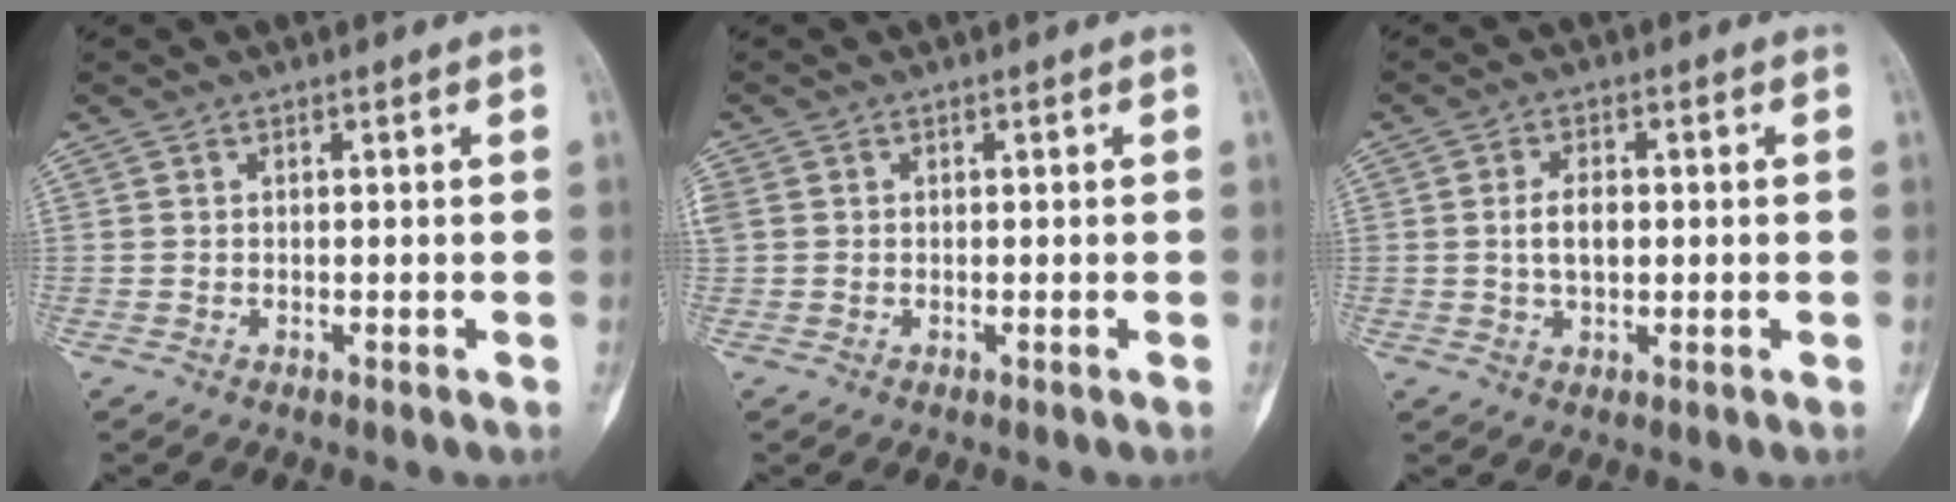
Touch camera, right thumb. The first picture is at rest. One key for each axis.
{"total": 2.7, "fx": 0.1, "fy": 2.3, "fz": 1.5, "tx": -0.049, "ty": 0.010, "tz": 0.007}
{"total": 4.4, "fx": 0.1, "fy": 2.6, "fz": 3.6, "tx": -0.064, "ty": 0.005, "tz": 0.000}